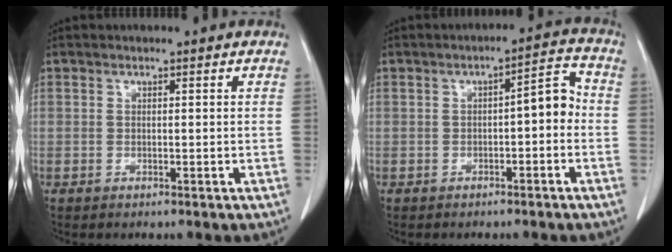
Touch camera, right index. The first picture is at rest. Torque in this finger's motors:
{"motor_torque": [0.64, -0.29, 0.22, 0.06]}